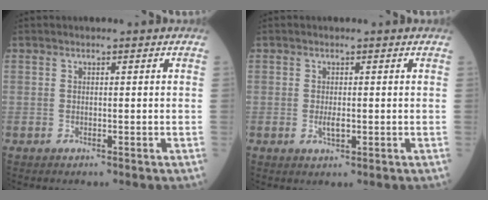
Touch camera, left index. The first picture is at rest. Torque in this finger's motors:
{"motor_torque": [0.47, 0.19, 0.04, 0.01]}